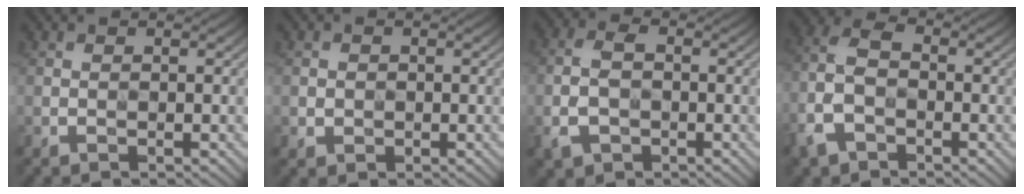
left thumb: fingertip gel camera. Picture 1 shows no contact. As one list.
[{"total": 1.2, "force": [-0.2, 1.1, 0.4], "torque": [-0.006, -0.007, -0.006]}, {"total": 5.0, "force": [-1.6, 3.3, 3.4], "torque": [-0.085, -0.003, -0.035]}, {"total": 7.0, "force": [-3.3, 4.1, 4.6], "torque": [-0.120, 0.001, -0.078]}]